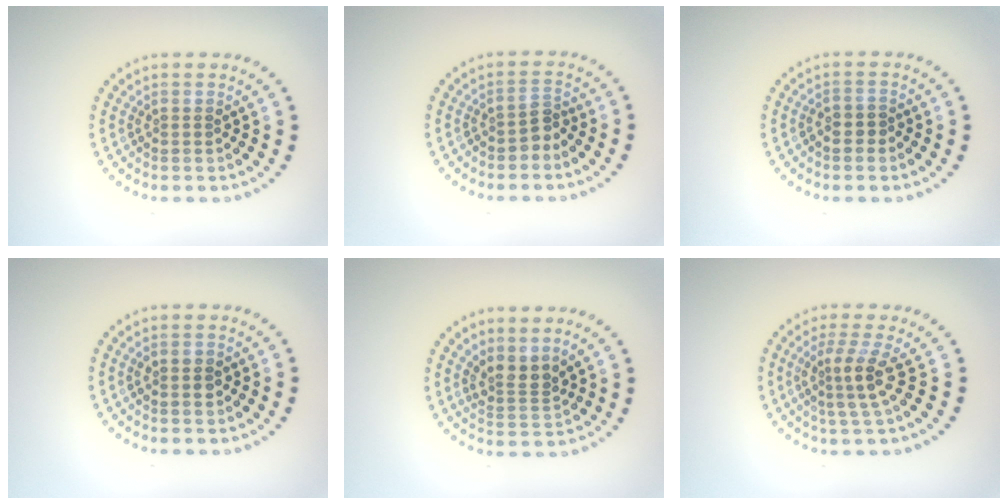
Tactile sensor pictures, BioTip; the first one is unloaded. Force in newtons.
{"total": 1.4, "press": 1.1, "slide": 0.8}
{"total": 1.2, "press": 1.0, "slide": 0.7}
{"total": 1.4, "press": 1.4, "slide": 0.1}
{"total": 2.5, "press": 1.9, "slide": 1.7}
{"total": 3.0, "press": 2.4, "slide": 1.9}